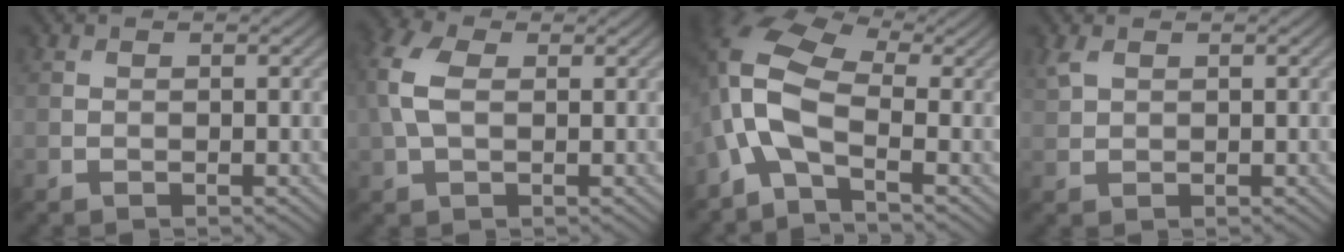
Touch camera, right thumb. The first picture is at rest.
{"total": 6.0, "force": [0.8, 3.6, 4.7], "torque": [-0.138, 0.013, 0.008]}
{"total": 10.2, "force": [-1.8, 4.6, 8.9], "torque": [-0.204, 0.012, -0.064]}
{"total": 2.0, "force": [1.2, 1.0, 1.2], "torque": [-0.037, 0.003, 0.031]}